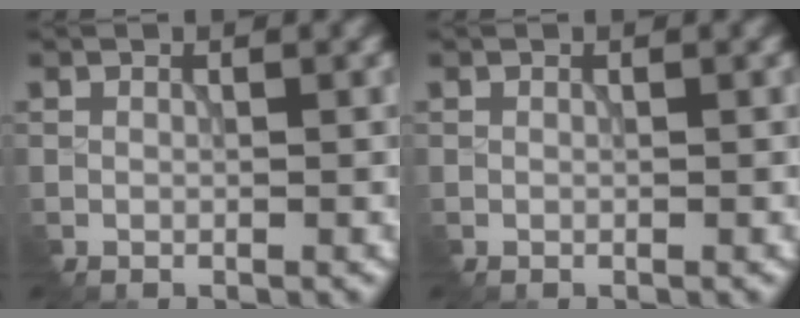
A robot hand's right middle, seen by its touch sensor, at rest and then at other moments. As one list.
[{"total": 0.0}]